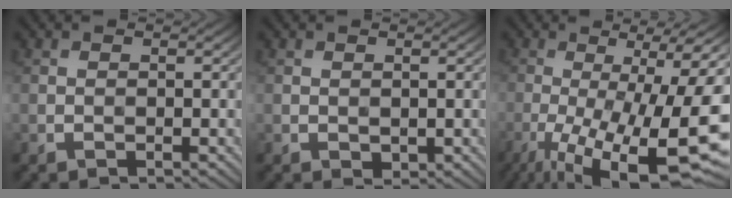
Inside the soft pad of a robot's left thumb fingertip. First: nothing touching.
{"total": 0.8, "force": [0.1, 0.6, 0.5], "torque": [-0.009, -0.004, 0.004]}
{"total": 19.5, "force": [-7.3, 5.1, 17.4], "torque": [-0.244, -0.006, -0.111]}